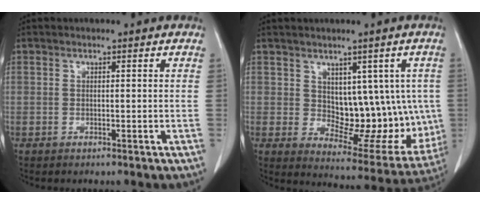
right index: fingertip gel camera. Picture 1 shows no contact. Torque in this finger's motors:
{"motor_torque": [0.31, 0.20, 0.17, 0.01]}